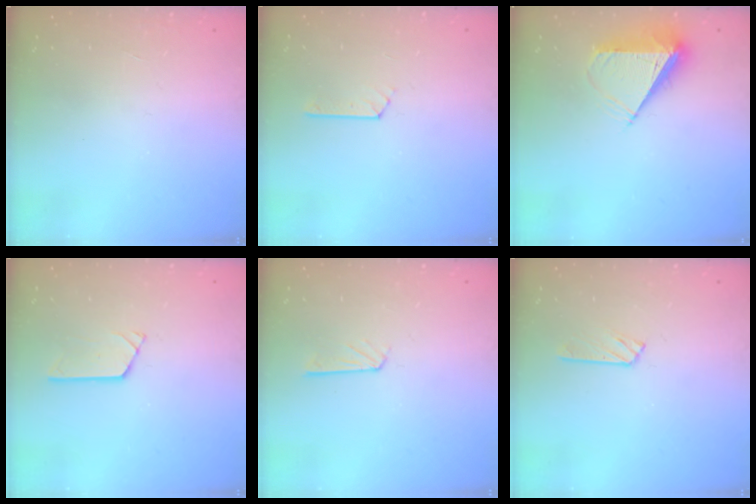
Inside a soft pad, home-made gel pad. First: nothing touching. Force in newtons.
{"total": 2.2, "press": 2.2, "slide": 0.3}
{"total": 7.8, "press": 7.7, "slide": 1.2}
{"total": 2.4, "press": 2.4, "slide": 0.2}
{"total": 3.9, "press": 3.9, "slide": 0.3}
{"total": 2.9, "press": 2.9, "slide": 0.3}